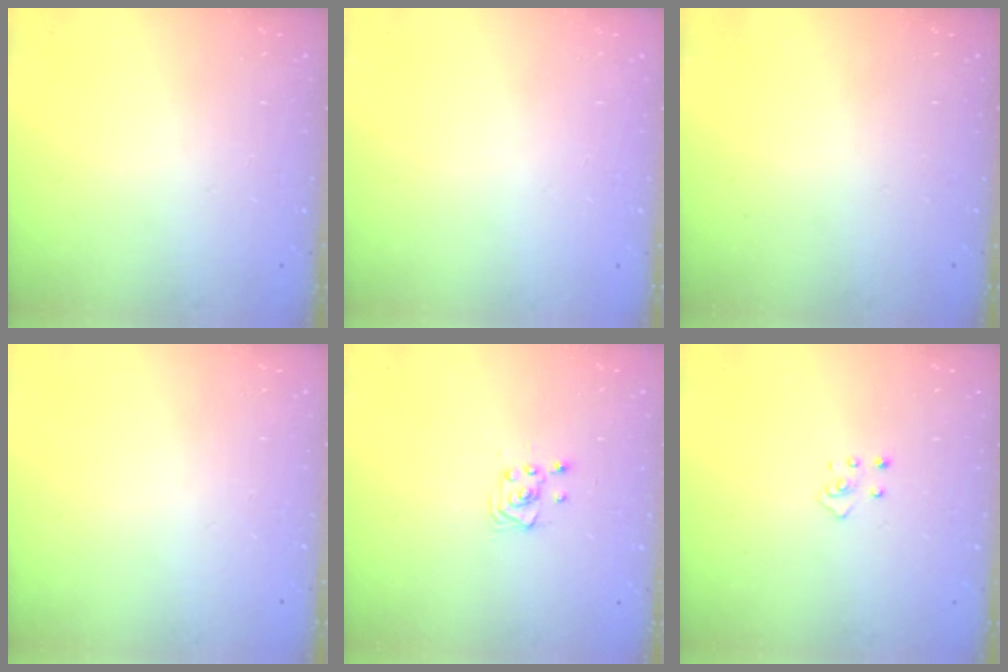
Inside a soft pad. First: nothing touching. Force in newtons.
{"total": 0.0}
{"total": 0.0}
{"total": 0.0}
{"total": 2.2, "press": 2.2, "slide": 0.3}
{"total": 2.8, "press": 2.8, "slide": 0.3}